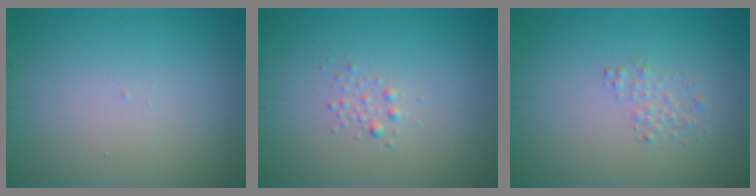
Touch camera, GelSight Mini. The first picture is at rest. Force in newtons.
{"total": 0.8, "press": 0.8, "slide": 0.0}
{"total": 1.2, "press": 1.2, "slide": 0.0}